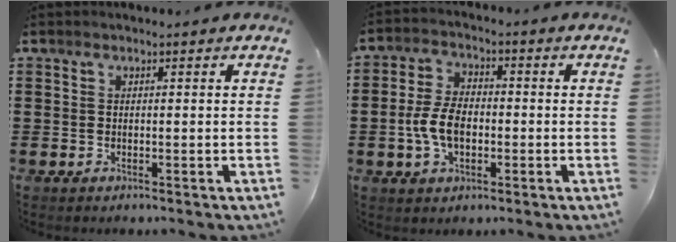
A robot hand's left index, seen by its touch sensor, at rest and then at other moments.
{"total": 6.7, "force": [-1.4, 3.9, 5.2], "torque": [-0.127, 0.000, -0.032]}